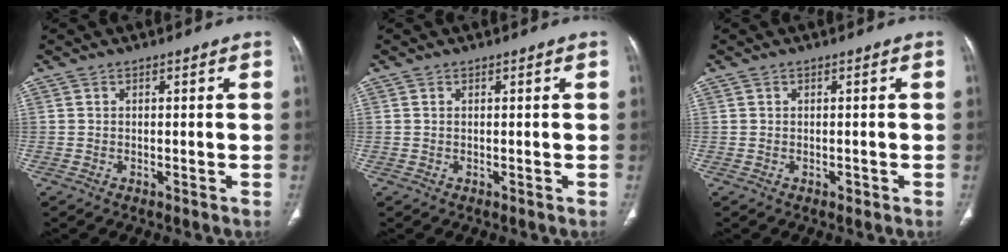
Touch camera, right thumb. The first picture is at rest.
{"total": 0.0}
{"total": 0.5, "force": [-0.1, 0.5, 0.2], "torque": [-0.002, 0.000, 0.001]}